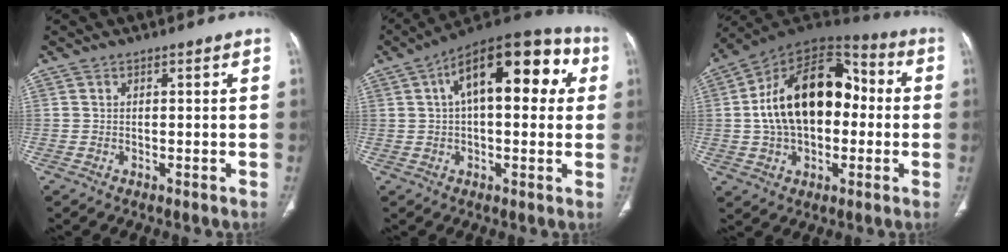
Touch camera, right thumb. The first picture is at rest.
{"total": 19.7, "force": [5.3, 9.3, 16.6], "torque": [-0.207, 0.037, 0.067]}
{"total": 22.1, "force": [0.7, 13.9, 17.1], "torque": [-0.267, 0.038, 0.008]}